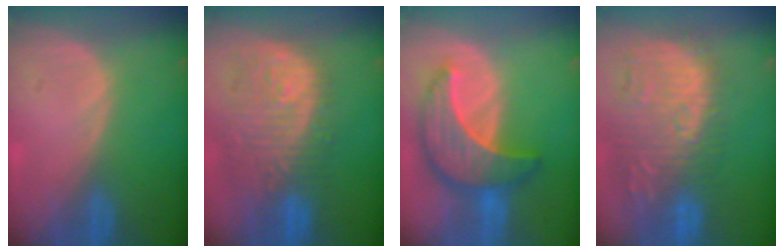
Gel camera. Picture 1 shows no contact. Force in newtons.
{"total": 12.0, "press": 10.7, "slide": 5.5}
{"total": 9.8, "press": 9.8, "slide": 0.8}
{"total": 13.7, "press": 12.2, "slide": 6.3}